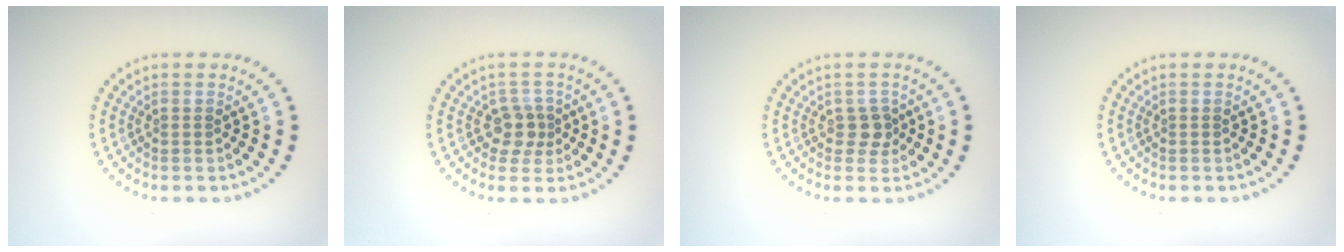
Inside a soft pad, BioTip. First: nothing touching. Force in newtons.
{"total": 2.2, "press": 1.8, "slide": 1.3}
{"total": 1.6, "press": 1.4, "slide": 0.8}
{"total": 0.0}